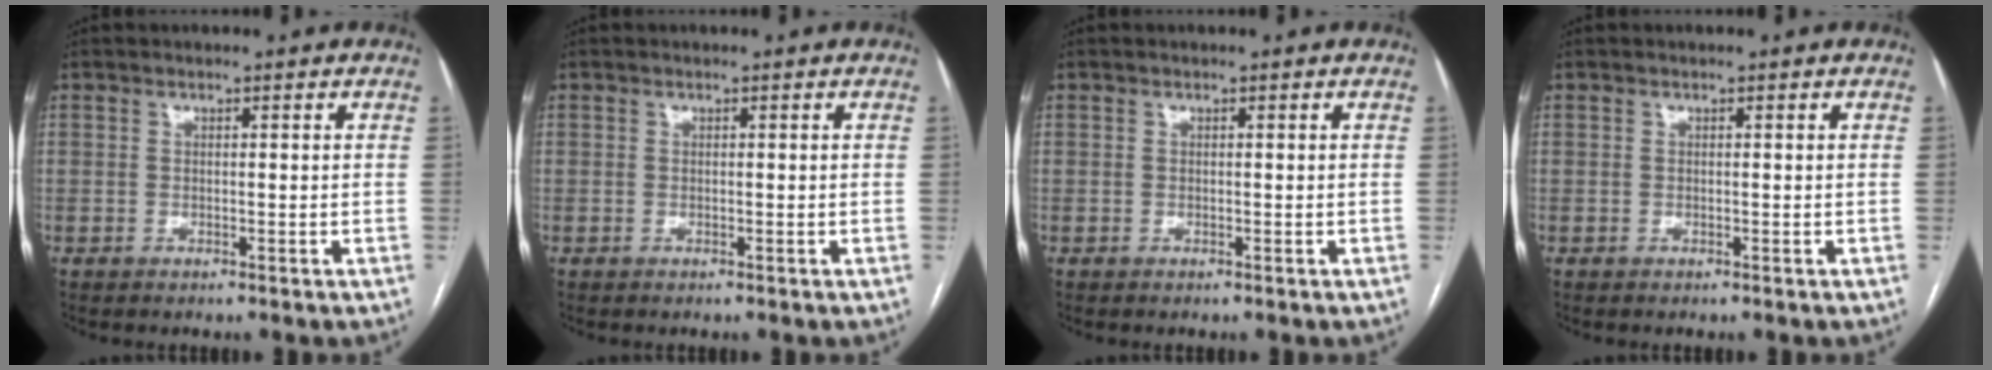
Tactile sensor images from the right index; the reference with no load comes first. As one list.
[{"total": 0.0}, {"total": 0.0}, {"total": 0.0}]